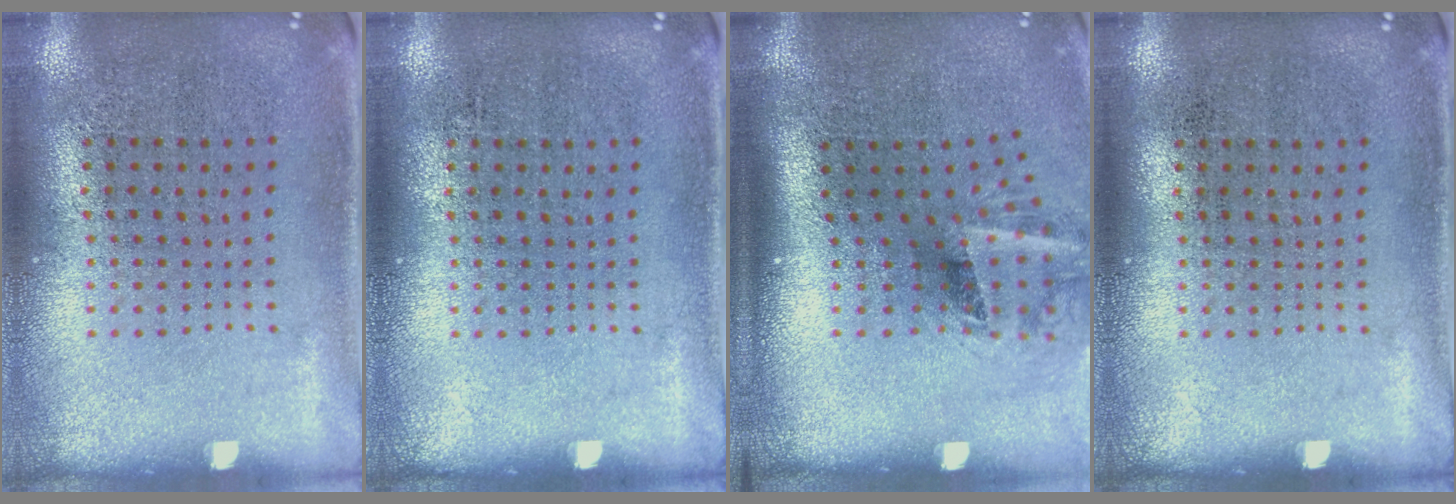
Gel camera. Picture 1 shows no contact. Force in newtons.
{"total": 0.0}
{"total": 1.9, "press": 1.2, "slide": 1.5}
{"total": 0.0}